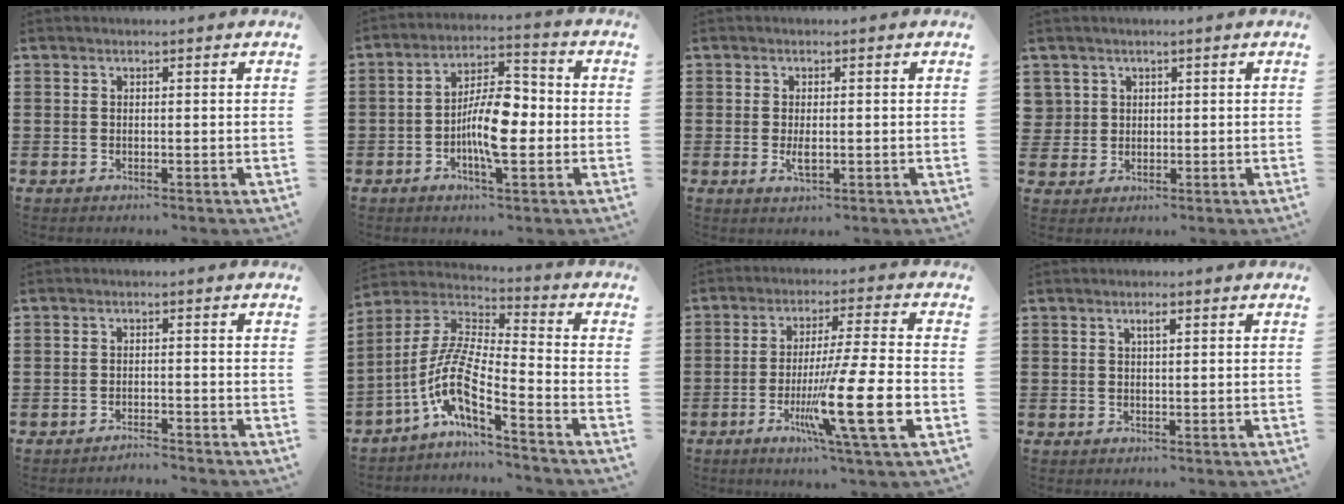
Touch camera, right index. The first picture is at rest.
{"total": 9.1, "force": [-2.0, 3.5, 8.2], "torque": [-0.153, 0.006, -0.037]}
{"total": 2.2, "force": [-0.3, 0.8, 2.1], "torque": [-0.046, -0.006, -0.008]}
{"total": 2.3, "force": [0.9, 2.2, 0.2], "torque": [-0.016, 0.006, 0.018]}
{"total": 1.7, "force": [-1.7, -0.1, 0.1], "torque": [-0.005, 0.003, -0.036]}
{"total": 9.4, "force": [-5.4, 1.6, 7.5], "torque": [-0.188, -0.029, -0.117]}
{"total": 14.5, "force": [-4.7, 1.1, 13.7], "torque": [-0.240, -0.012, -0.081]}
{"total": 1.3, "force": [0.5, 0.3, 1.2], "torque": [-0.023, 0.005, 0.007]}